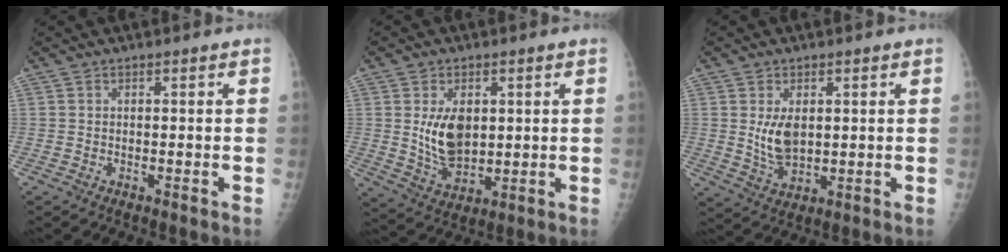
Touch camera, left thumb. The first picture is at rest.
{"total": 9.2, "force": [1.5, 5.9, 6.8], "torque": [-0.096, -0.020, 0.044]}
{"total": 6.3, "force": [1.2, 3.8, 4.9], "torque": [-0.076, -0.016, 0.032]}